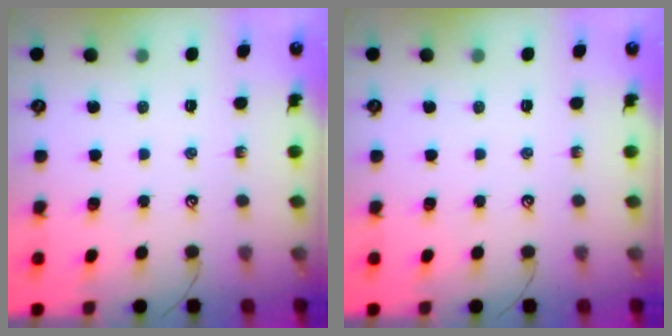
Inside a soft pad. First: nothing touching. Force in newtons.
{"total": 0.0}